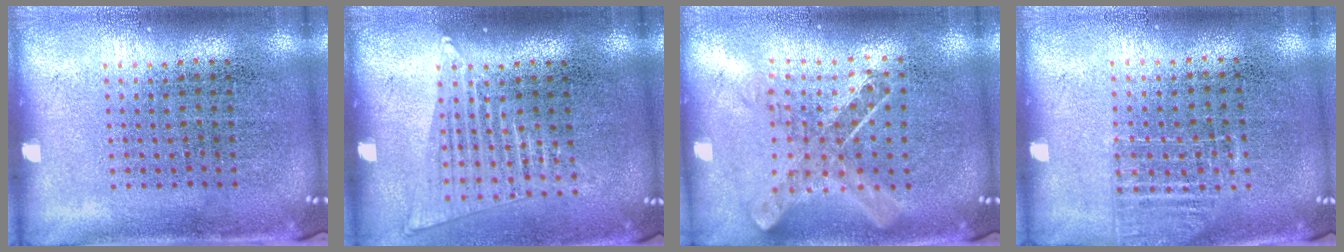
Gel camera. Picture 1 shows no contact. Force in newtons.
{"total": 1.5, "press": 1.4, "slide": 0.7}
{"total": 0.9, "press": 0.9, "slide": 0.1}
{"total": 1.1, "press": 1.0, "slide": 0.5}